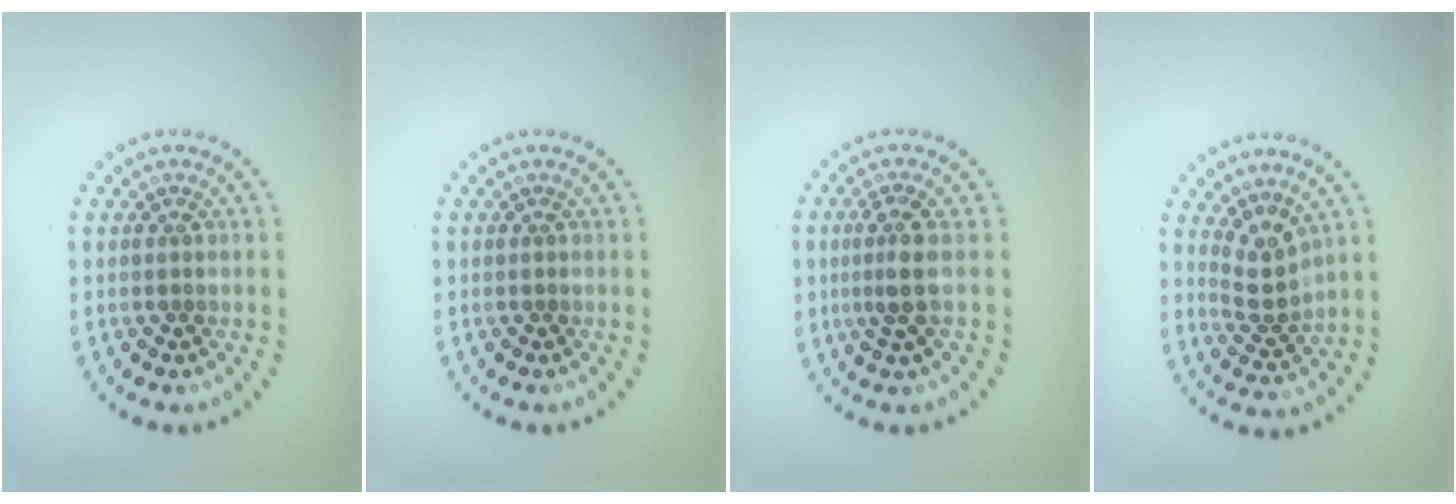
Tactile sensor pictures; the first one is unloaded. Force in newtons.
{"total": 0.0}
{"total": 2.5, "press": 2.0, "slide": 1.5}
{"total": 2.8, "press": 2.2, "slide": 1.8}